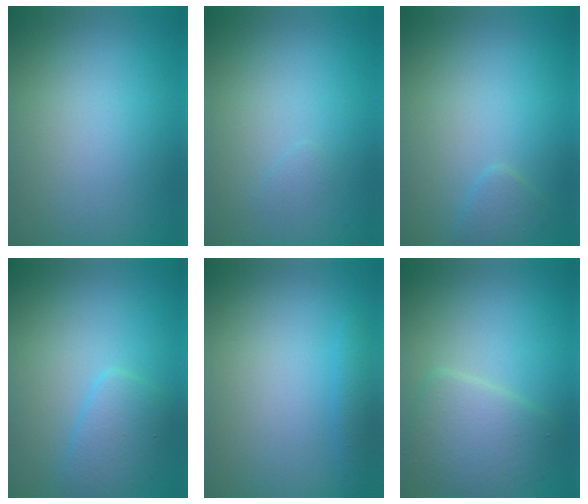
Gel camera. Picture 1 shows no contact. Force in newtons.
{"total": 0.5, "press": 0.5, "slide": 0.0}
{"total": 1.2, "press": 1.2, "slide": 0.1}
{"total": 2.7, "press": 2.7, "slide": 0.1}
{"total": 1.2, "press": 1.2, "slide": 0.1}
{"total": 4.1, "press": 4.1, "slide": 0.1}